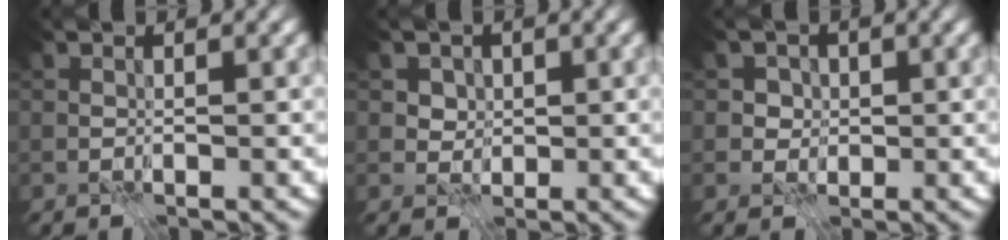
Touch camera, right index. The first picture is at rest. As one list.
[{"total": 2.7, "force": [1.1, 2.1, 1.1], "torque": [-0.025, 0.002, 0.023]}, {"total": 2.2, "force": [0.6, 2.0, 0.8], "torque": [-0.002, 0.003, 0.010]}]